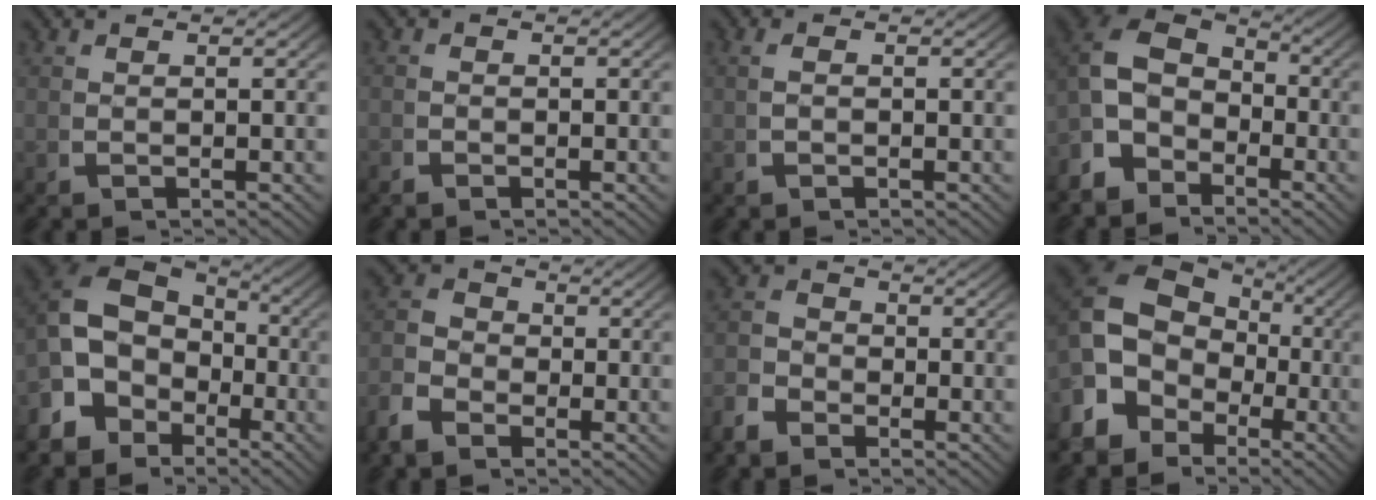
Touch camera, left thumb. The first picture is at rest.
{"total": 0.6, "force": [-0.6, 0.2, 0.0], "torque": [0.001, -0.005, -0.014]}
{"total": 0.7, "force": [-0.1, 0.2, 0.7], "torque": [-0.015, 0.003, -0.001]}
{"total": 9.3, "force": [0.4, 7.2, 5.9], "torque": [-0.123, -0.014, 0.003]}
{"total": 11.6, "force": [0.4, 8.7, 7.6], "torque": [-0.167, -0.027, 0.013]}
{"total": 4.3, "force": [-1.1, 3.4, 2.3], "torque": [-0.036, -0.007, -0.028]}
{"total": 2.8, "force": [-1.5, 2.1, 1.1], "torque": [-0.010, -0.009, -0.032]}
{"total": 11.1, "force": [0.8, 8.4, 7.2], "torque": [-0.163, -0.027, 0.025]}